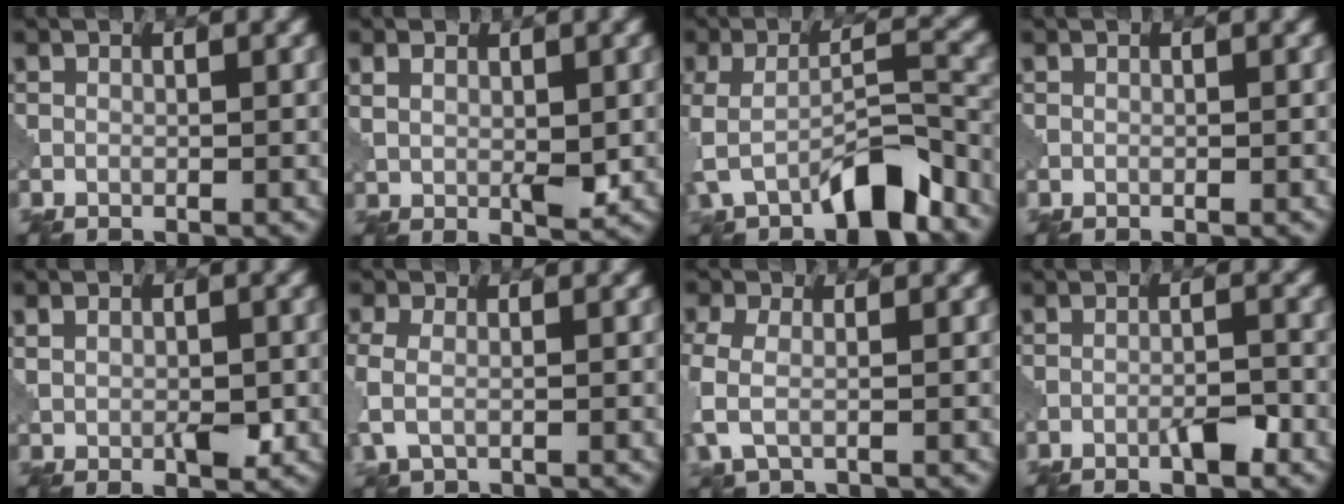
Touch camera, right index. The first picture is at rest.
{"total": 3.6, "force": [0.6, 1.7, 3.1], "torque": [-0.061, -0.002, 0.017]}
{"total": 7.2, "force": [-3.2, 2.4, 6.0], "torque": [-0.114, -0.006, -0.062]}
{"total": 0.0}
{"total": 3.3, "force": [0.0, 1.8, 2.8], "torque": [-0.051, 0.000, 0.003]}
{"total": 2.8, "force": [-0.2, 1.7, 2.2], "torque": [-0.061, -0.002, -0.010]}
{"total": 3.8, "force": [-0.6, 2.2, 3.0], "torque": [-0.085, -0.003, -0.019]}
{"total": 2.2, "force": [-1.3, 0.5, 1.8], "torque": [-0.030, 0.004, -0.023]}